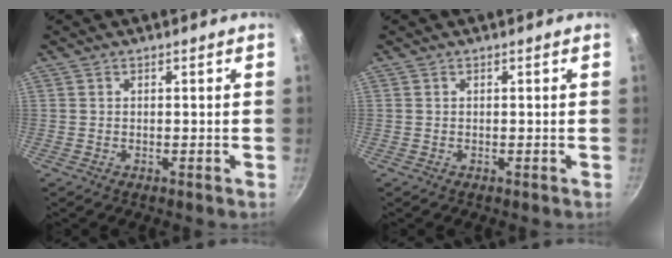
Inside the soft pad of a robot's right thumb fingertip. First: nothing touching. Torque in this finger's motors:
{"motor_torque": [-0.37, 0.37, 0.00, 0.00, 0.00]}